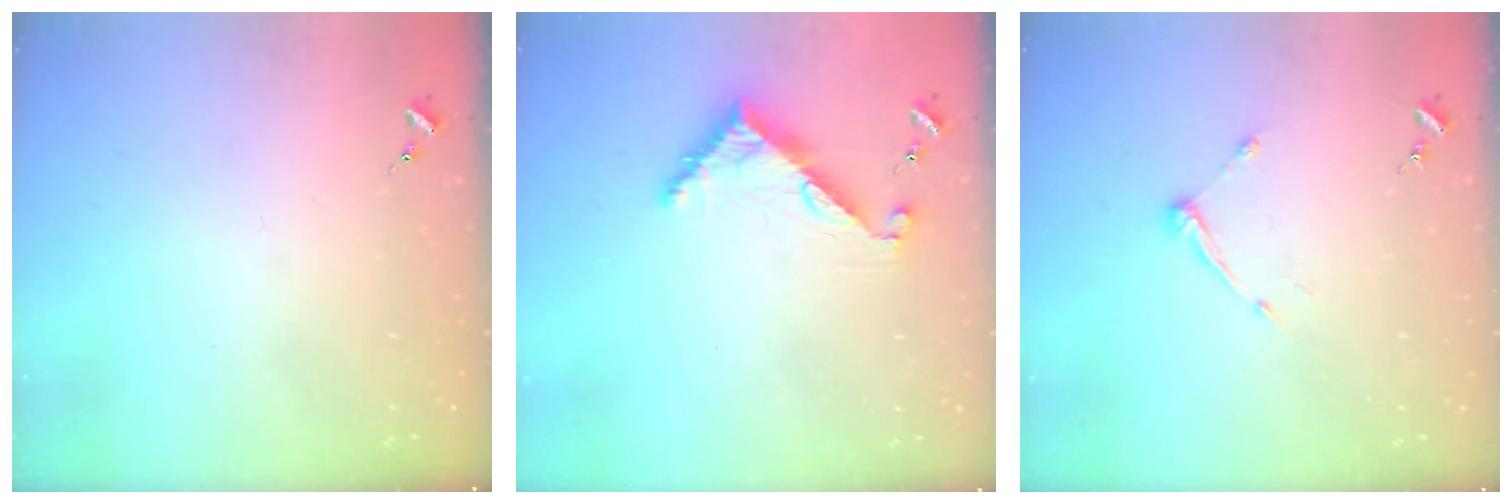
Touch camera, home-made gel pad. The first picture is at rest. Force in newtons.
{"total": 6.9, "press": 6.9, "slide": 0.5}
{"total": 6.7, "press": 6.6, "slide": 0.5}